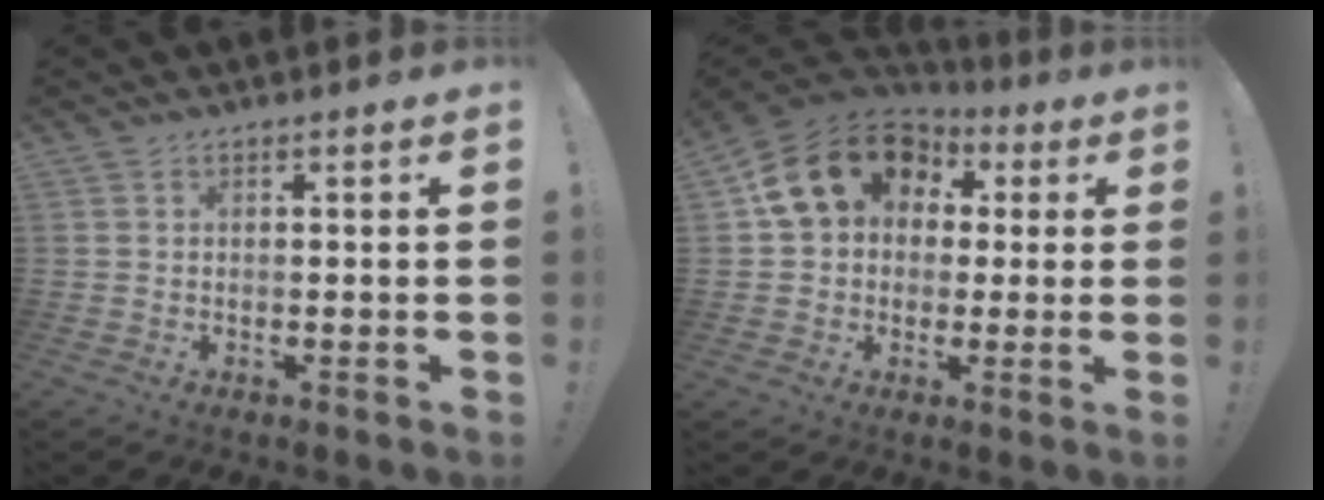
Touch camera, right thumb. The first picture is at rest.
{"total": 17.1, "force": [6.3, 13.2, 8.9], "torque": [-0.147, -0.015, 0.122]}